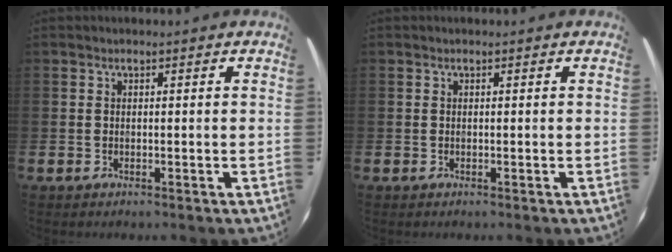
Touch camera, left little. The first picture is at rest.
{"total": 0.0}